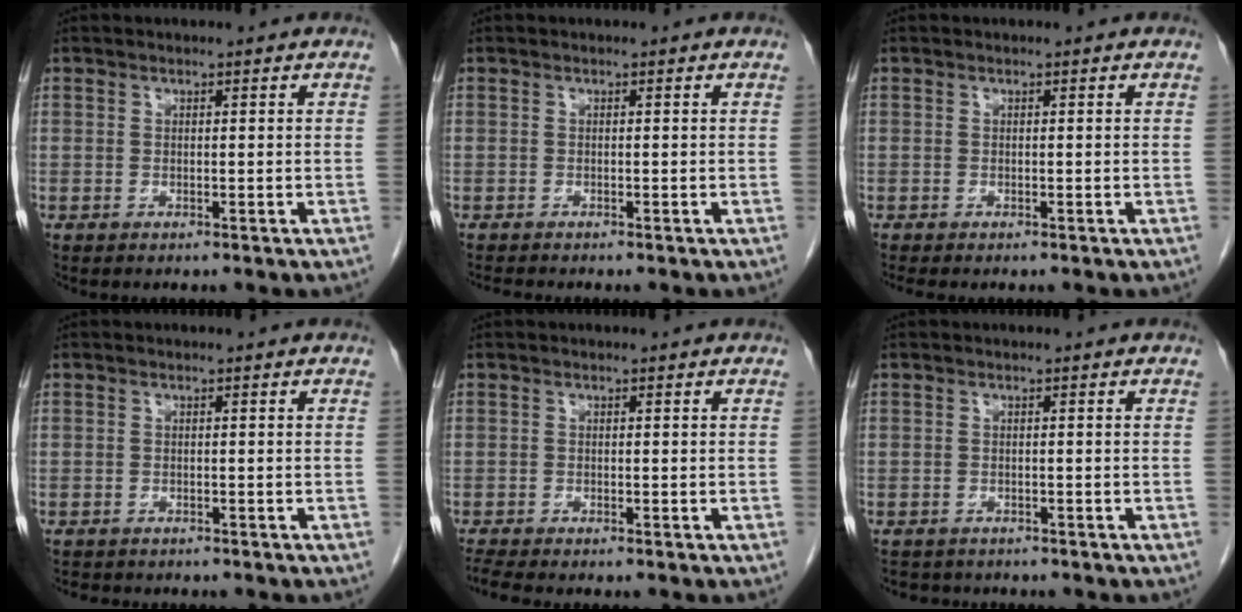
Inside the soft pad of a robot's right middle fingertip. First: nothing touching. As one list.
[{"total": 0.9, "force": [-0.9, -0.2, 0.1], "torque": [-0.007, -0.004, -0.018]}, {"total": 0.6, "force": [-0.6, 0.0, 0.3], "torque": [-0.004, -0.001, -0.008]}, {"total": 2.9, "force": [-2.5, 1.1, 0.8], "torque": [-0.017, -0.005, -0.032]}, {"total": 1.9, "force": [-1.8, -0.4, 0.6], "torque": [-0.021, -0.010, -0.037]}, {"total": 3.8, "force": [-3.4, 1.6, 0.5], "torque": [-0.008, -0.002, -0.047]}]